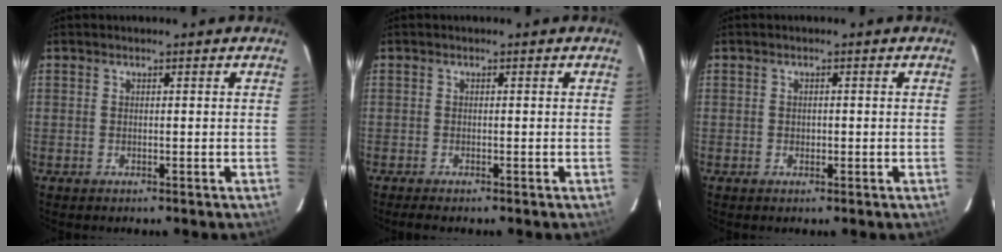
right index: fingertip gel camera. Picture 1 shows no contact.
{"total": 2.0, "force": [-1.7, 0.3, 1.0], "torque": [-0.020, -0.010, -0.030]}
{"total": 0.9, "force": [-0.3, 0.8, 0.4], "torque": [-0.005, 0.000, -0.005]}